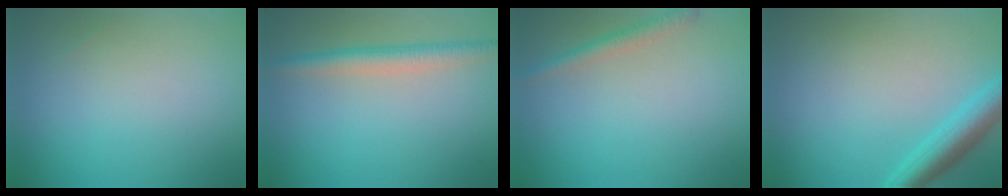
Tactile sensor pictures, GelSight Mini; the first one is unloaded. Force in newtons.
{"total": 3.0, "press": 3.0, "slide": 0.1}
{"total": 1.8, "press": 1.8, "slide": 0.1}
{"total": 4.0, "press": 4.0, "slide": 0.1}